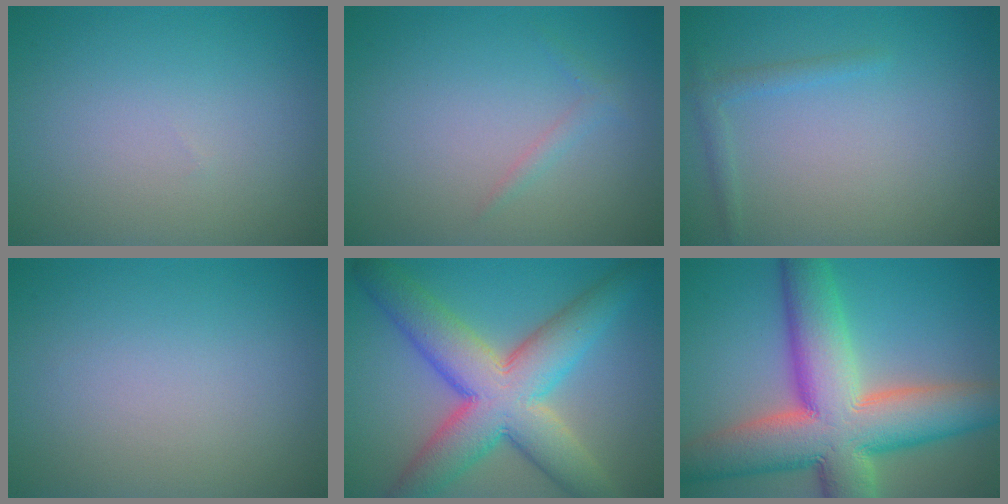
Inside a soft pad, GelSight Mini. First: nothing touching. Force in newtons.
{"total": 0.9, "press": 0.9, "slide": 0.0}
{"total": 1.2, "press": 1.2, "slide": 0.1}
{"total": 0.0}
{"total": 10.5, "press": 10.5, "slide": 0.4}
{"total": 13.7, "press": 13.7, "slide": 0.9}